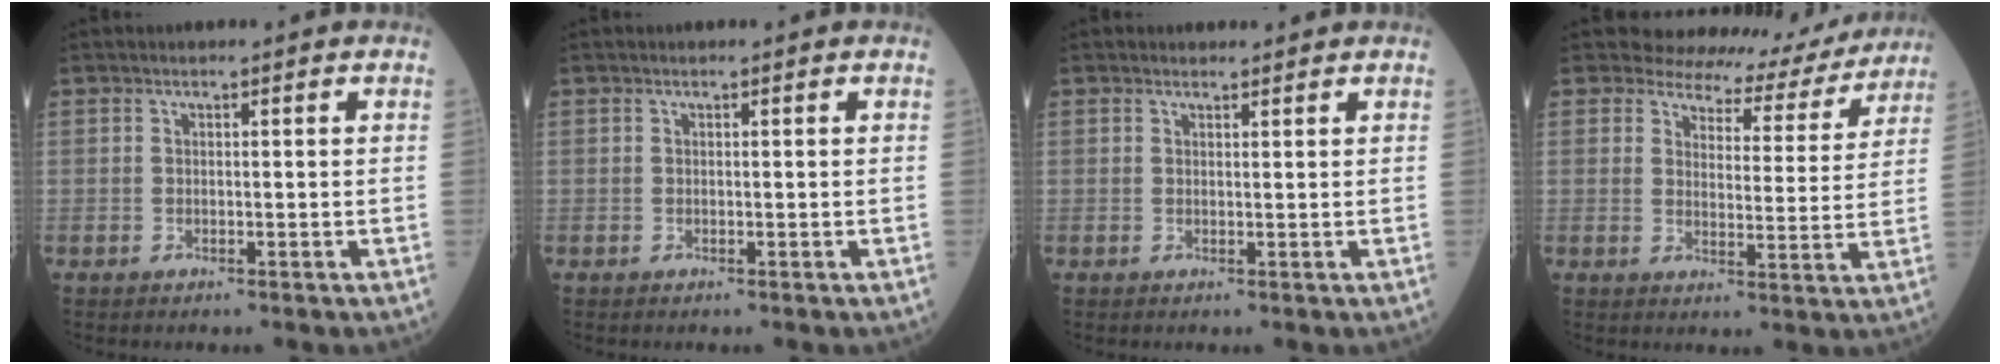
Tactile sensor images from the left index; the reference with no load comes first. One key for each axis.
{"total": 0.0}
{"total": 1.1, "fx": 1.1, "fy": 0.2, "fz": 0.0, "tx": -0.011, "ty": 0.000, "tz": 0.018}
{"total": 10.9, "fx": 10.4, "fy": 3.4, "fz": 0.5, "tx": 0.007, "ty": -0.015, "tz": 0.109}